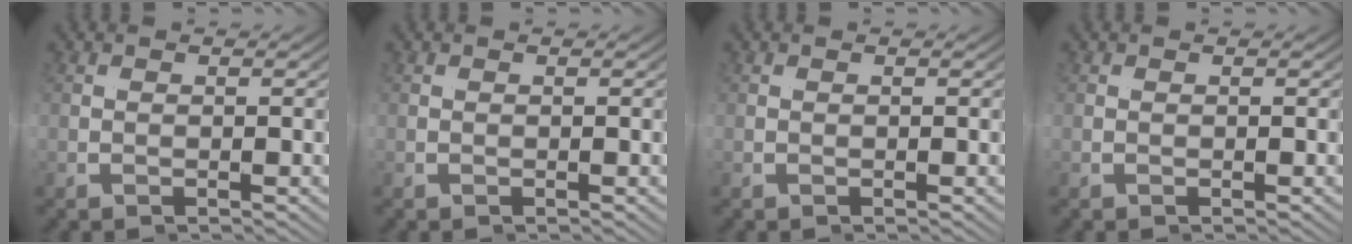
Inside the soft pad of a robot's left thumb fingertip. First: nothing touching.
{"total": 0.0}
{"total": 0.0}
{"total": 0.0}